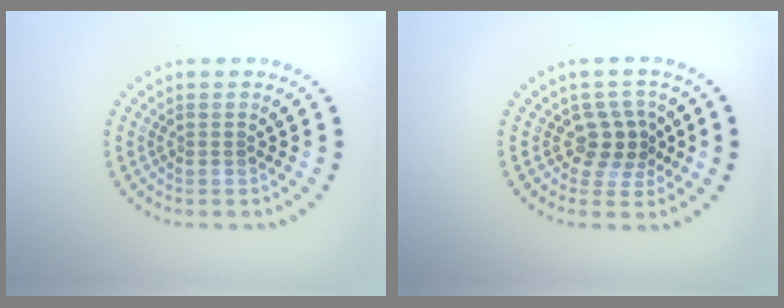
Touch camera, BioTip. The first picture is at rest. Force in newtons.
{"total": 2.8, "press": 2.2, "slide": 1.7}